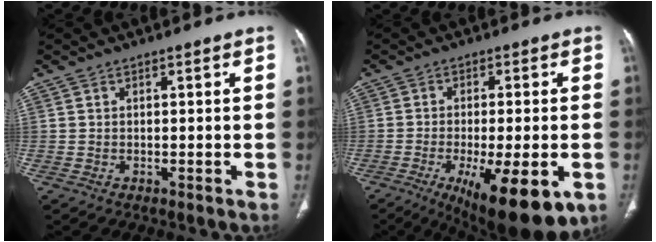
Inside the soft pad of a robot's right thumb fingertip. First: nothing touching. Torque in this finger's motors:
{"motor_torque": [0.73, 2.00, 0.60, 0.36, 0.14]}